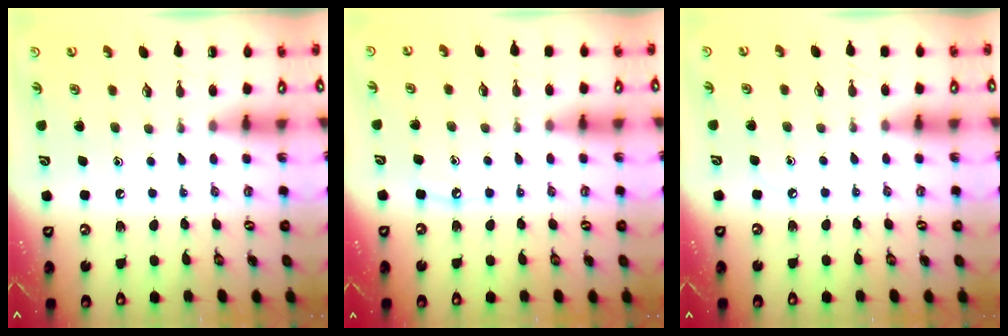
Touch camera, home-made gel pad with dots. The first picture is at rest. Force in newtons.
{"total": 4.9, "press": 4.9, "slide": 0.5}
{"total": 2.6, "press": 2.6, "slide": 0.4}